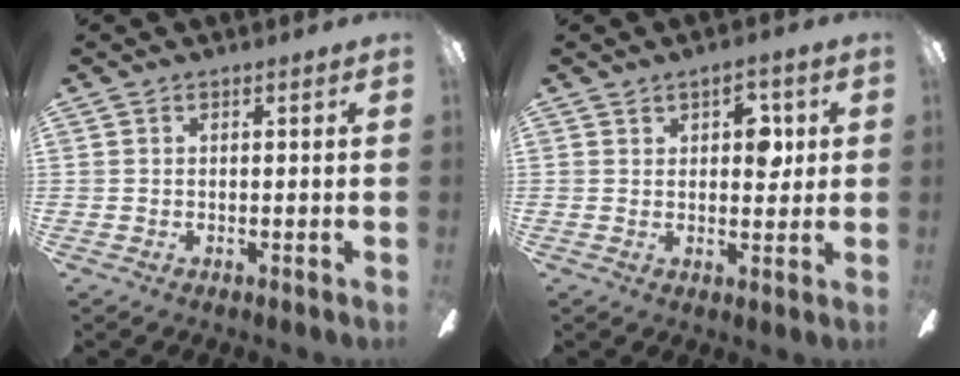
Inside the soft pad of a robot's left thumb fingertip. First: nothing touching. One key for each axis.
{"total": 5.9, "fx": 2.2, "fy": 3.1, "fz": 4.6, "tx": -0.052, "ty": -0.006, "tz": 0.030}